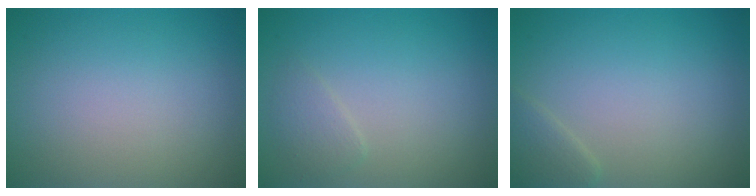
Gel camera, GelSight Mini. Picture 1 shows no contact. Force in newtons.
{"total": 1.3, "press": 1.3, "slide": 0.1}
{"total": 1.5, "press": 1.5, "slide": 0.1}